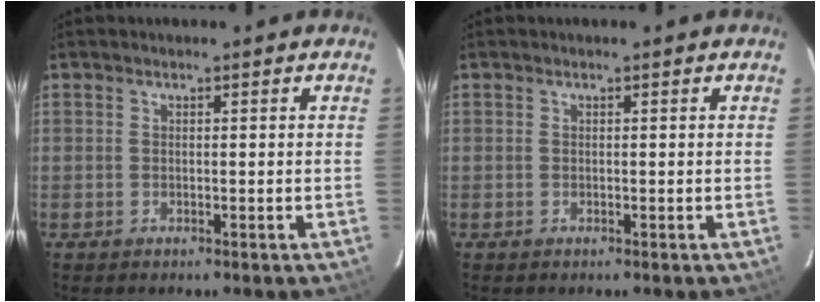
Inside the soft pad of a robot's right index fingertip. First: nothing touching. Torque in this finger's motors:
{"motor_torque": [0.01, 0.02, -0.03, 0.00]}